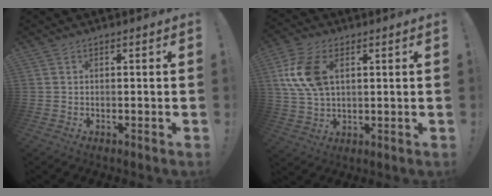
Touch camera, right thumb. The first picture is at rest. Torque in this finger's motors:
{"motor_torque": [0.54, 0.54, 1.02, 0.26, 0.12]}